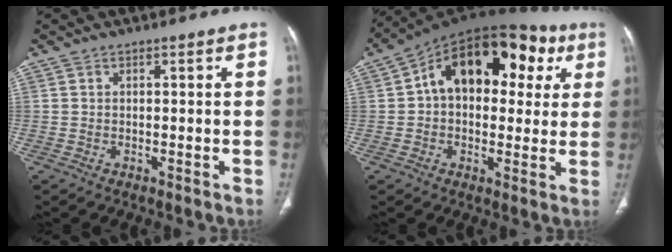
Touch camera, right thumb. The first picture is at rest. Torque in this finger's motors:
{"motor_torque": [1.01, 3.99, 0.90, -0.05, 0.16]}